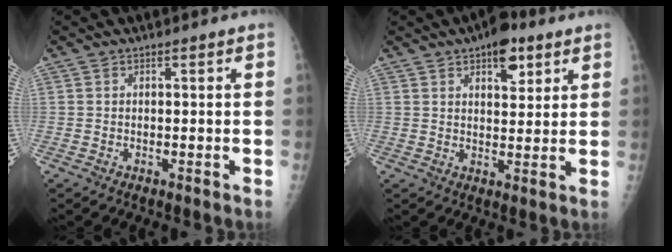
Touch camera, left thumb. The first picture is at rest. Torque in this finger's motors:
{"motor_torque": [0.57, 0.55, 0.64, -0.12, 0.08]}